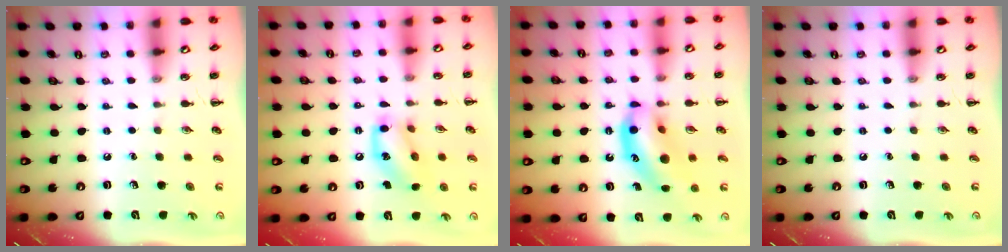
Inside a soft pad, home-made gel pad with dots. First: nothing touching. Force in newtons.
{"total": 13.4, "press": 13.1, "slide": 2.4}
{"total": 13.8, "press": 13.4, "slide": 3.3}
{"total": 0.0}